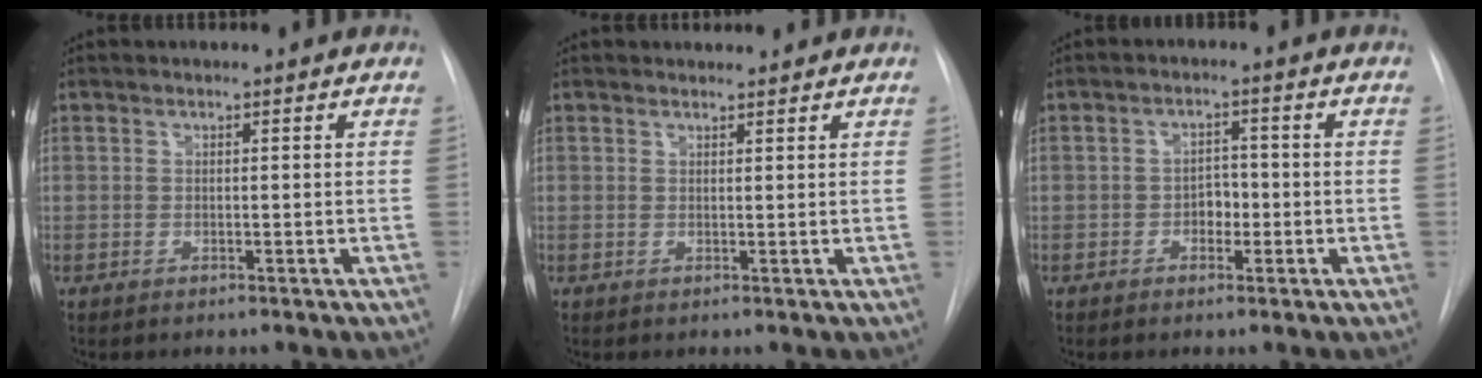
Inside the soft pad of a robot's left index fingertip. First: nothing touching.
{"total": 2.1, "force": [2.1, 0.4, 0.1], "torque": [-0.007, 0.009, 0.029]}
{"total": 2.7, "force": [-0.8, 1.9, 1.8], "torque": [-0.021, 0.008, -0.014]}